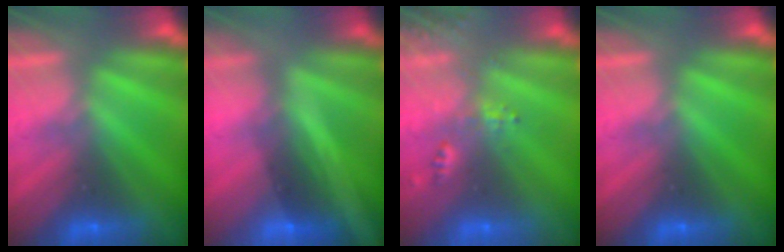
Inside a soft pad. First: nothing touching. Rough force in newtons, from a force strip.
{"total": 2.1}
{"total": 2.4}
{"total": 0.0}